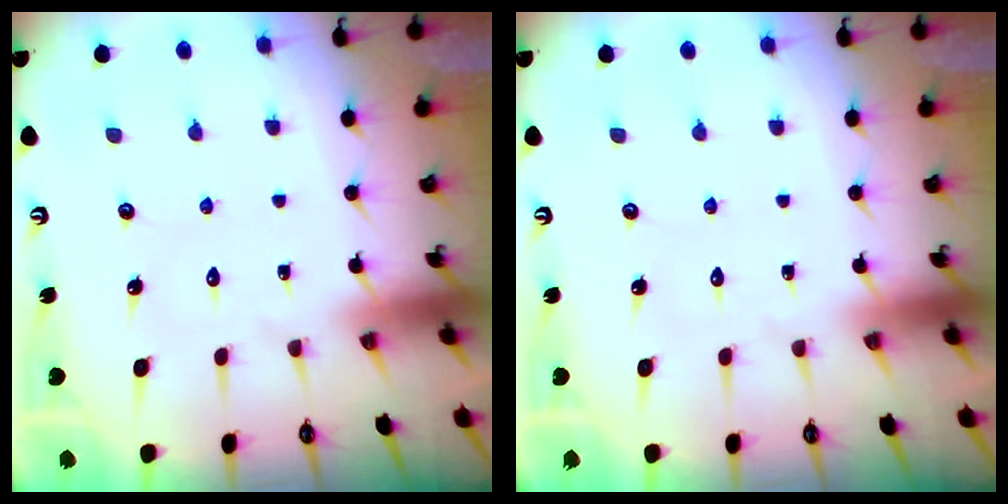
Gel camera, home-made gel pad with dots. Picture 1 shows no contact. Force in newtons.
{"total": 0.0}